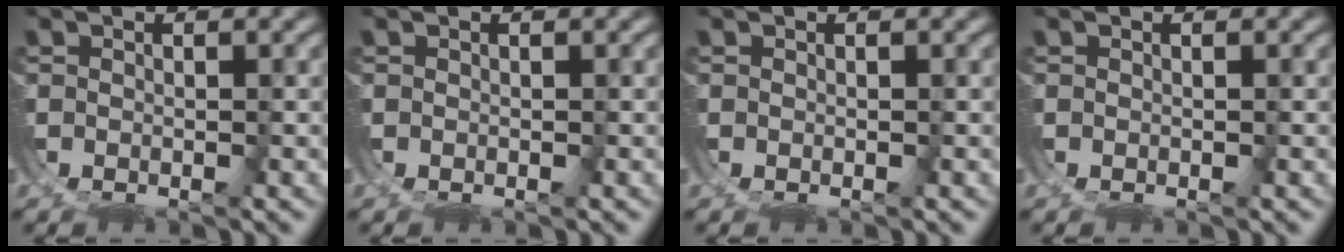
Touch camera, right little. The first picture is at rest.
{"total": 0.0}
{"total": 0.0}
{"total": 0.0}